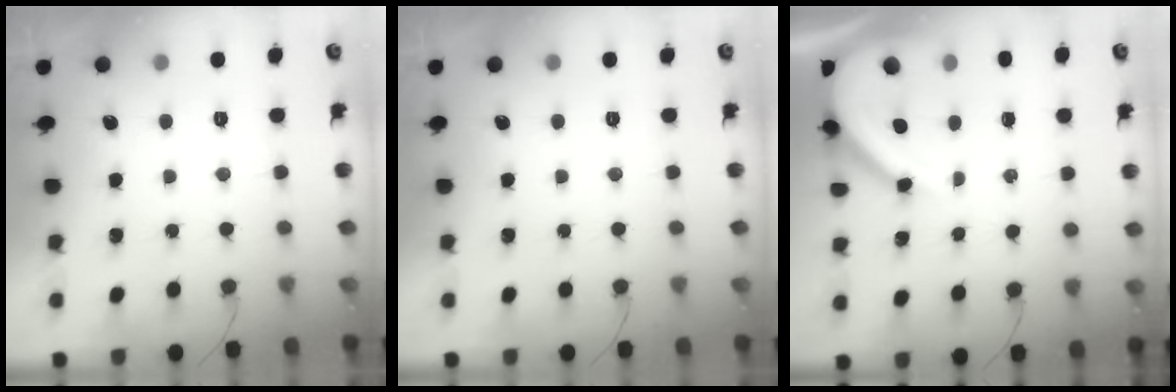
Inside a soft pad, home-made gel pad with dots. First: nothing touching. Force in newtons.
{"total": 0.0}
{"total": 10.3, "press": 10.2, "slide": 0.9}